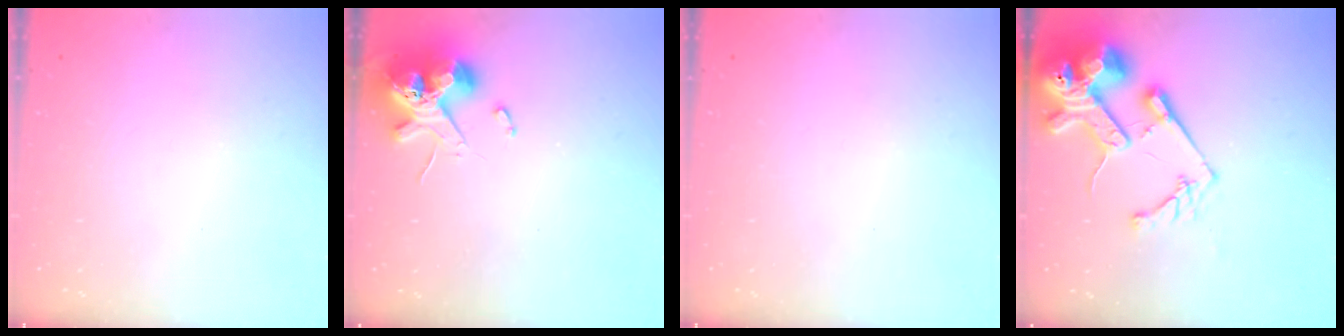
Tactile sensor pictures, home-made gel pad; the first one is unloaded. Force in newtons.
{"total": 11.6, "press": 11.4, "slide": 1.8}
{"total": 0.0}
{"total": 21.6, "press": 21.5, "slide": 2.7}